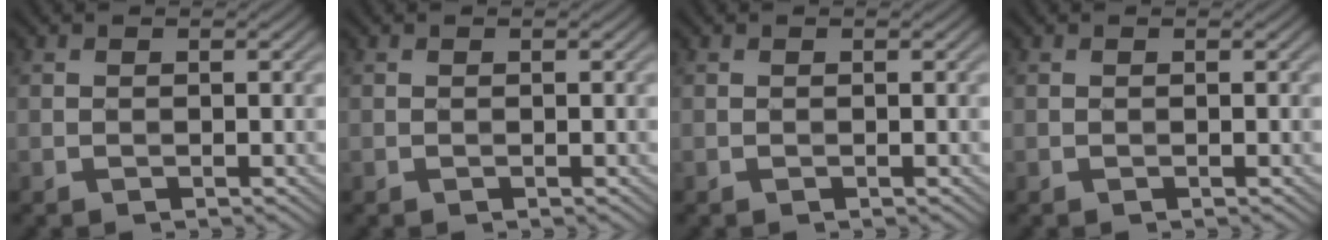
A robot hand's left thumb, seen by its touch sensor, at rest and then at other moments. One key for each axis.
{"total": 0.0}
{"total": 0.0}
{"total": 0.0}